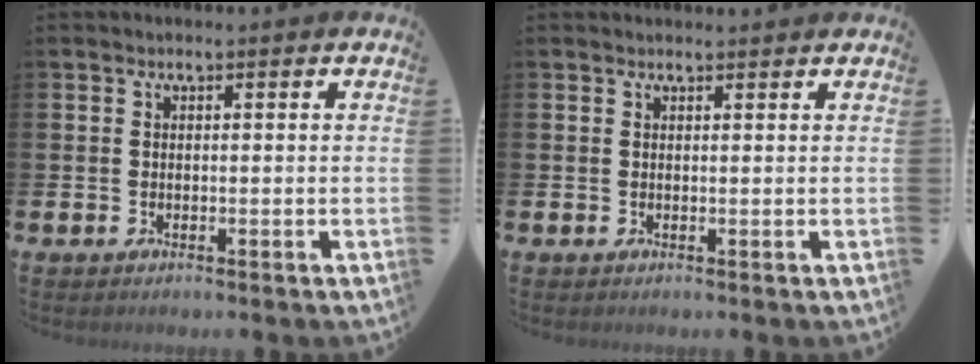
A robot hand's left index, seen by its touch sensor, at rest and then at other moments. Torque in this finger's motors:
{"motor_torque": [0.18, -0.28, 0.03, 0.01]}